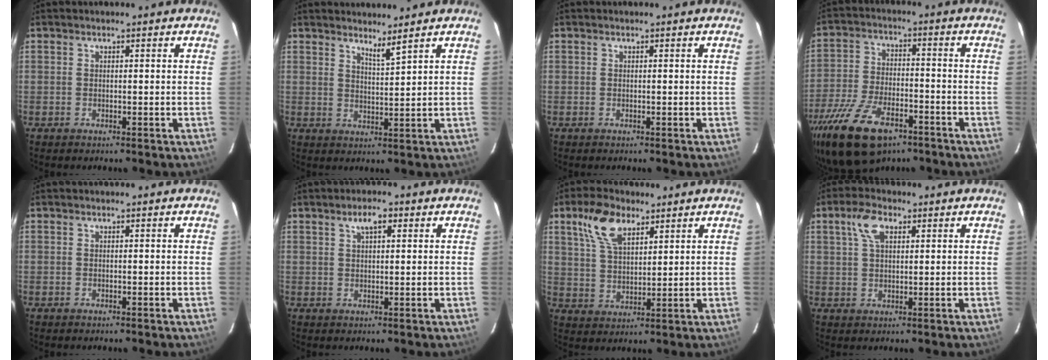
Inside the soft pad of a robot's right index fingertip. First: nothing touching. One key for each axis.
{"total": 3.0, "fx": 2.6, "fy": -0.4, "fz": 1.5, "tx": -0.028, "ty": -0.010, "tz": 0.040}
{"total": 0.0}
{"total": 17.7, "fx": -11.4, "fy": 8.5, "fz": 10.6, "tx": -0.236, "ty": -0.030, "tz": -0.201}
{"total": 0.0}
{"total": 3.3, "fx": 1.7, "fy": 1.3, "fz": 2.5, "tx": -0.044, "ty": 0.010, "tz": 0.029}
{"total": 9.3, "fx": 5.3, "fy": 4.5, "fz": 6.1, "tx": -0.123, "ty": 0.020, "tz": 0.106}
{"total": 5.4, "fx": 2.4, "fy": 2.8, "fz": 4.0, "tx": -0.078, "ty": 0.015, "tz": 0.046}